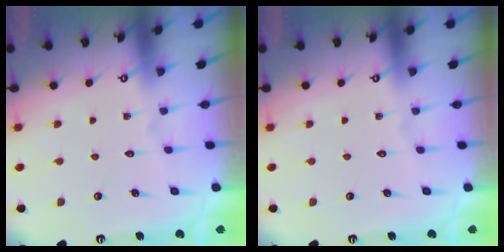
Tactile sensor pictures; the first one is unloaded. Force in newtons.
{"total": 0.0}